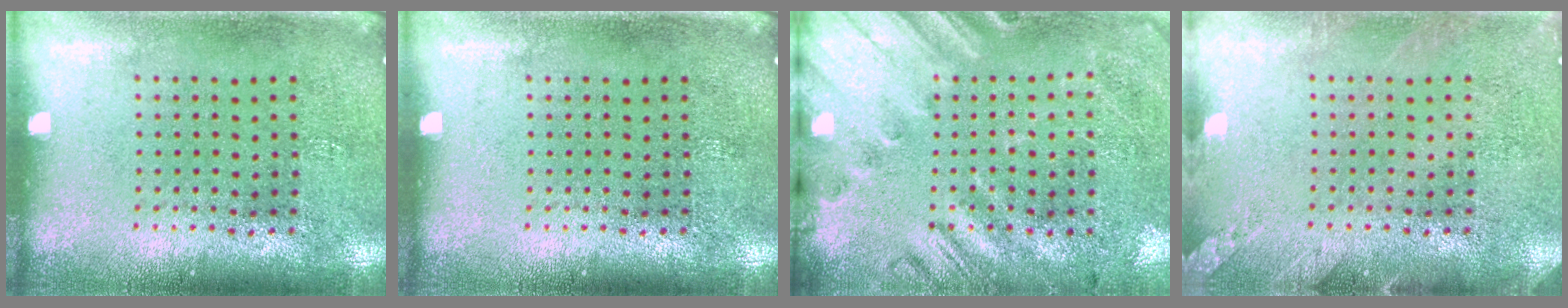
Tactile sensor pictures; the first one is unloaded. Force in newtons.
{"total": 0.0}
{"total": 2.6, "press": 1.9, "slide": 1.7}
{"total": 1.6, "press": 1.6, "slide": 0.2}